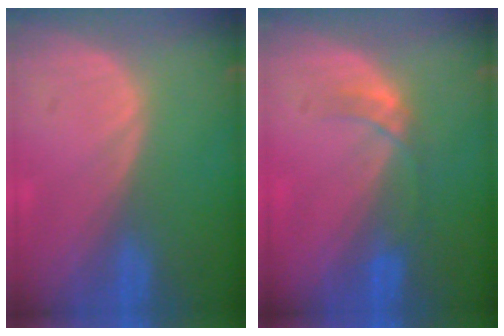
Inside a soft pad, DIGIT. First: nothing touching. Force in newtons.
{"total": 3.0, "press": 2.7, "slide": 1.3}